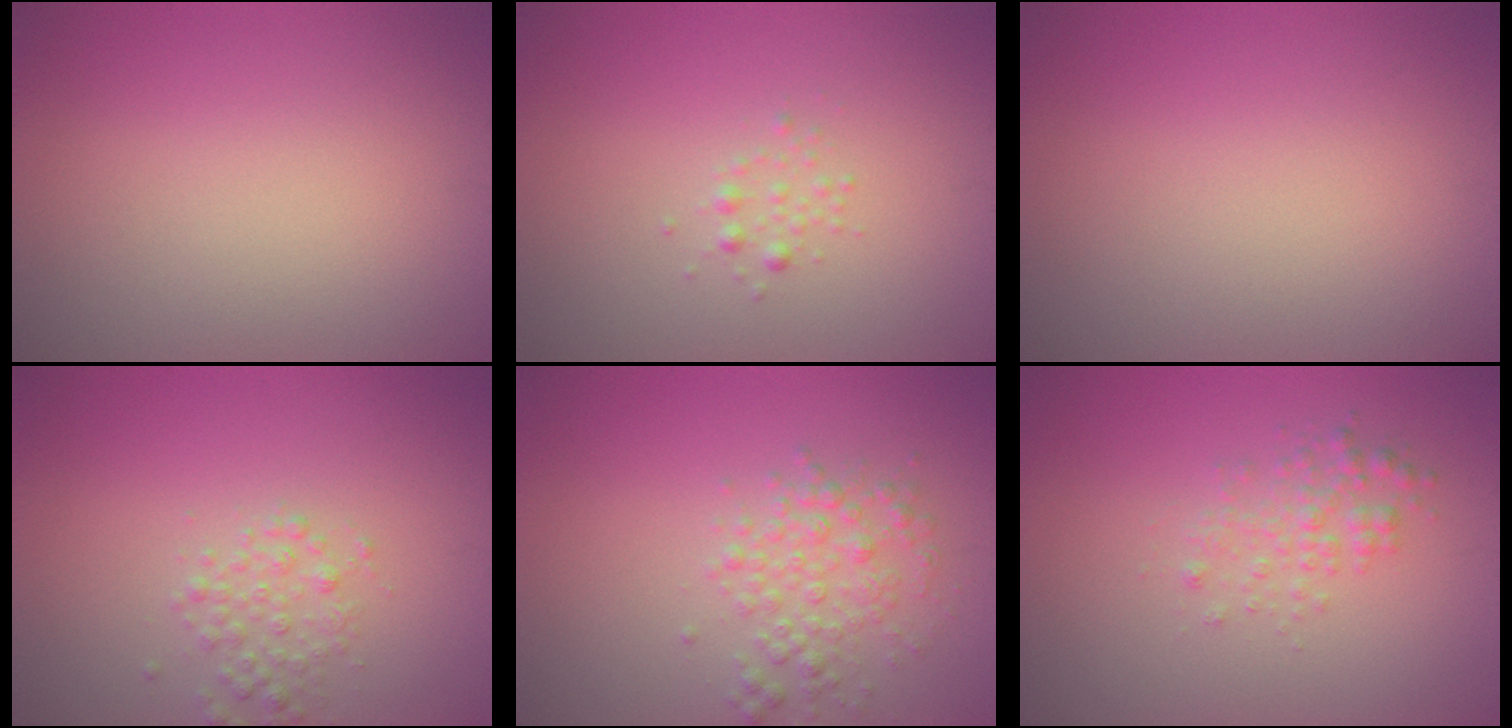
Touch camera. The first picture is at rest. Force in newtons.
{"total": 0.9, "press": 0.9, "slide": 0.0}
{"total": 0.0}
{"total": 2.0, "press": 2.0, "slide": 0.1}
{"total": 2.8, "press": 2.8, "slide": 0.0}
{"total": 2.0, "press": 2.0, "slide": 0.1}